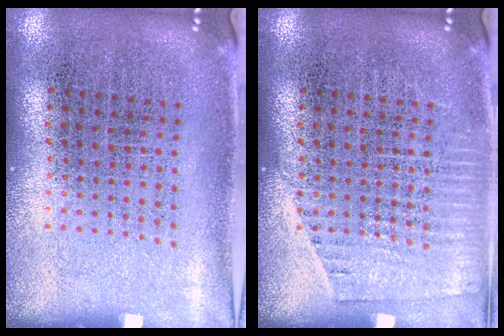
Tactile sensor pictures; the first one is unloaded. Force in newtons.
{"total": 1.2, "press": 1.2, "slide": 0.1}